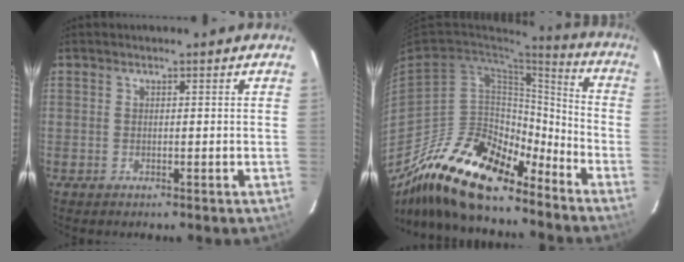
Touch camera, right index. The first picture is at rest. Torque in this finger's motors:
{"motor_torque": [0.74, -1.39, 0.38, 0.03]}